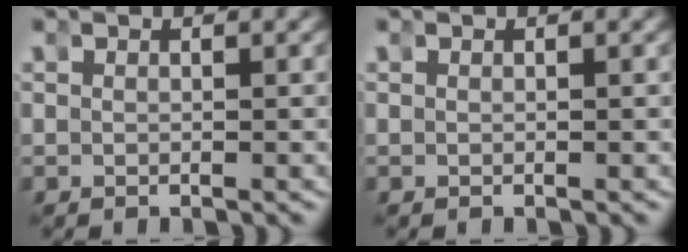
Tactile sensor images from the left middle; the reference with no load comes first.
{"total": 0.0}